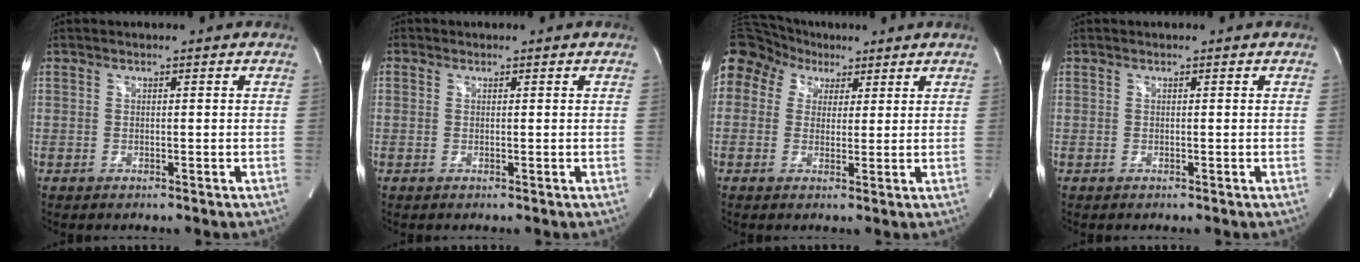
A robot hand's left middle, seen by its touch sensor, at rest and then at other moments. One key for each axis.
{"total": 1.8, "fx": -0.8, "fy": -1.4, "fz": -0.7, "tx": 0.023, "ty": -0.014, "tz": -0.018}
{"total": 18.6, "fx": 9.0, "fy": 14.6, "fz": 7.3, "tx": -0.241, "ty": 0.098, "tz": 0.175}
{"total": 0.0}